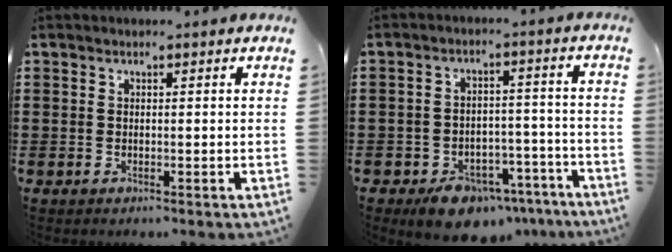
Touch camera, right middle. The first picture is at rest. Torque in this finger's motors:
{"motor_torque": [1.30, -0.83, 0.21, 0.05]}